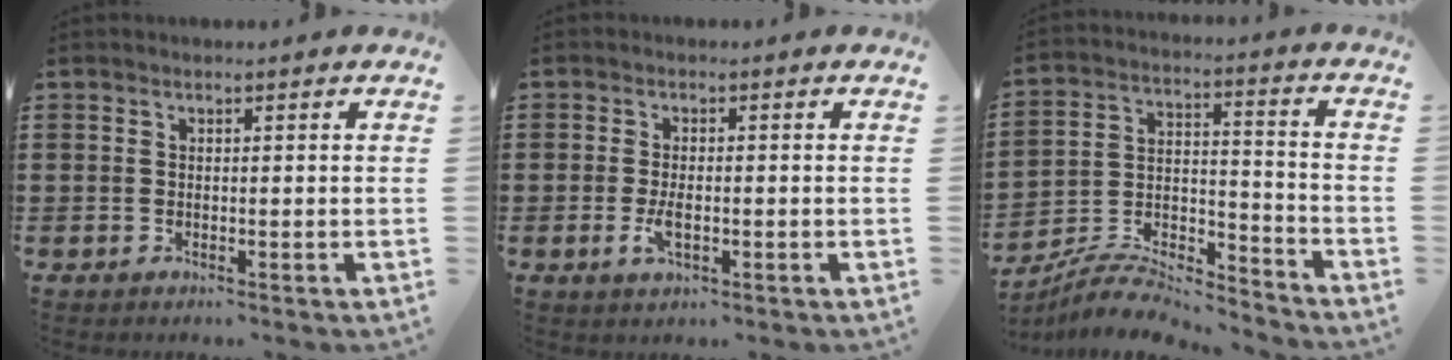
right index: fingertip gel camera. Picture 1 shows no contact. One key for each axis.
{"total": 3.0, "fx": -0.8, "fy": 1.1, "fz": 2.6, "tx": -0.061, "ty": -0.005, "tz": -0.017}
{"total": 7.9, "fx": -7.4, "fy": 1.3, "fz": 2.2, "tx": -0.041, "ty": 0.009, "tz": -0.148}